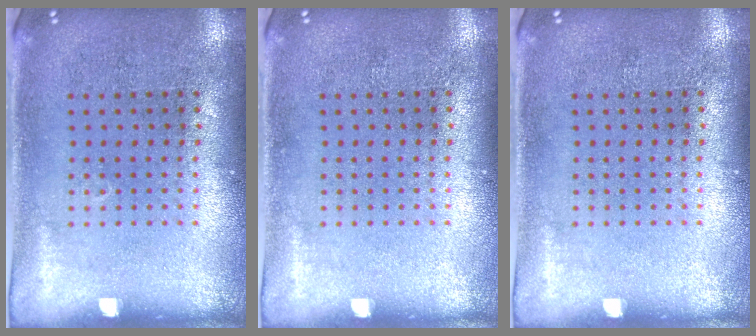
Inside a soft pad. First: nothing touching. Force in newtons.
{"total": 0.0}
{"total": 0.0}